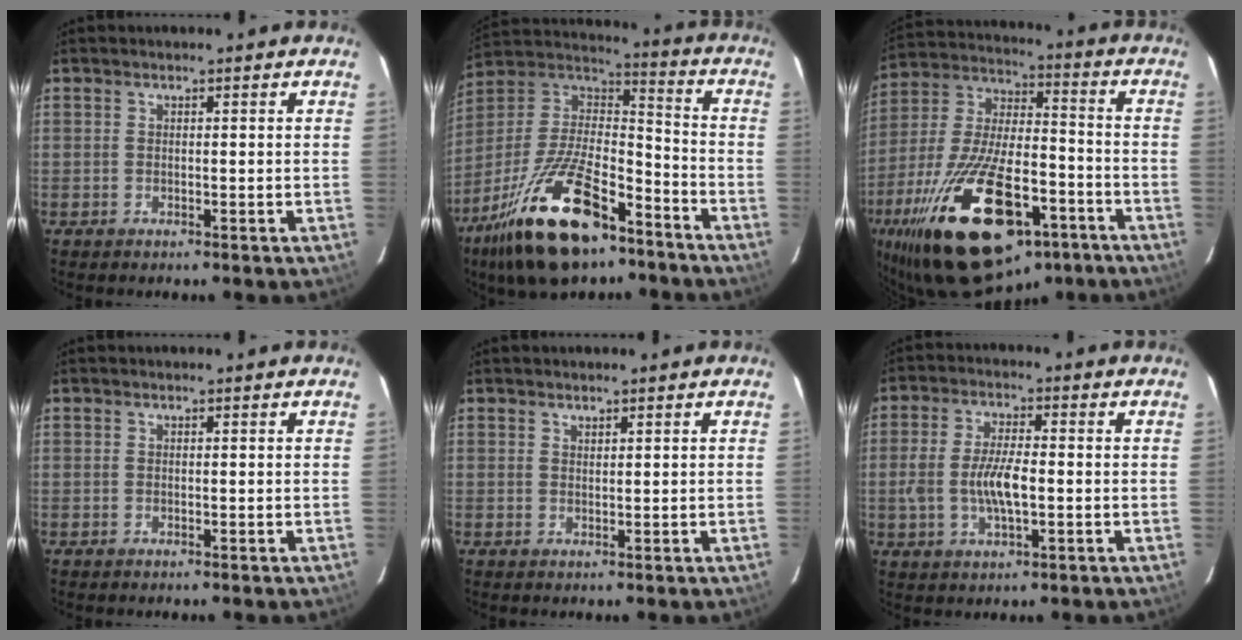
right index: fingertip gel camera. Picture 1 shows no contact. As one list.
[{"total": 24.2, "force": [-14.8, 10.0, 16.4], "torque": [-0.329, -0.015, -0.253]}, {"total": 30.4, "force": [-16.4, 13.2, 21.9], "torque": [-0.428, -0.032, -0.258]}, {"total": 0.0}, {"total": 0.8, "force": [0.8, 0.2, 0.2], "torque": [-0.003, 0.001, 0.014]}, {"total": 8.1, "force": [-1.3, 3.1, 7.4], "torque": [-0.148, 0.000, -0.023]}]